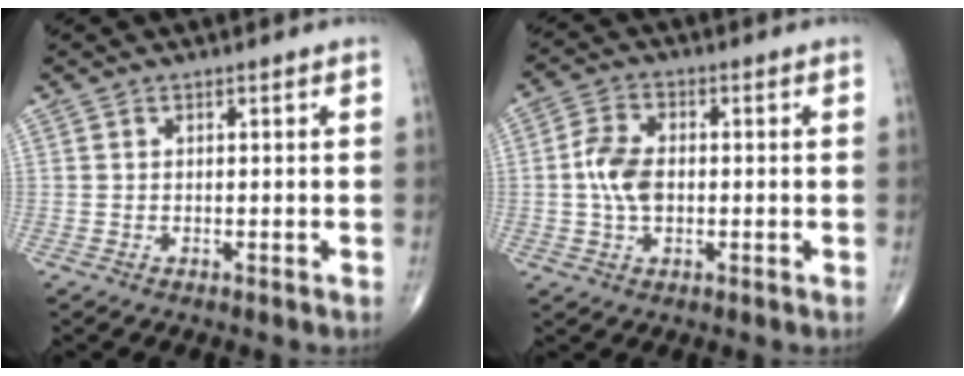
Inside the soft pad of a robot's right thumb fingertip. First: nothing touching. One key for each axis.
{"total": 6.8, "fx": -0.3, "fy": 4.2, "fz": 5.3, "tx": -0.105, "ty": 0.010, "tz": -0.009}